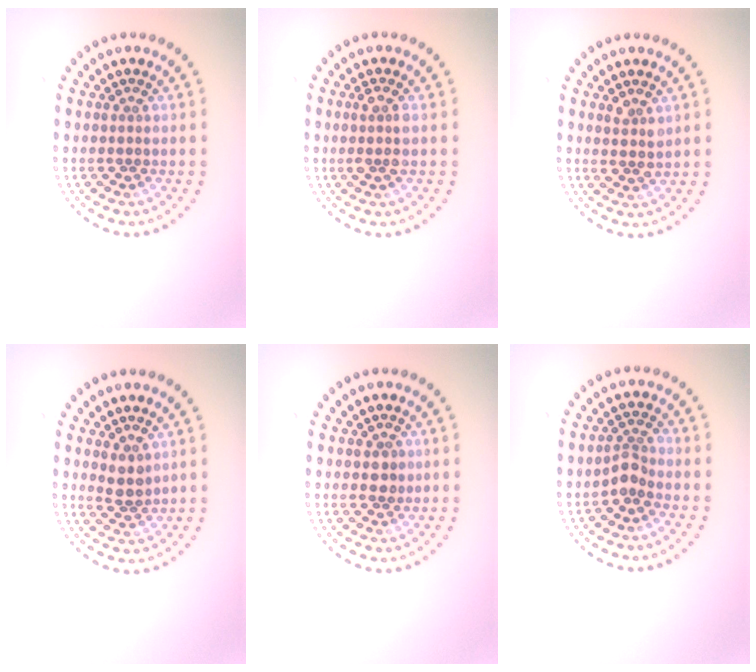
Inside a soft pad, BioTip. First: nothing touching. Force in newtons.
{"total": 1.7, "press": 1.6, "slide": 0.7}
{"total": 1.5, "press": 1.4, "slide": 0.7}
{"total": 1.9, "press": 1.6, "slide": 1.0}
{"total": 1.4, "press": 1.3, "slide": 0.4}
{"total": 1.9, "press": 1.4, "slide": 1.3}